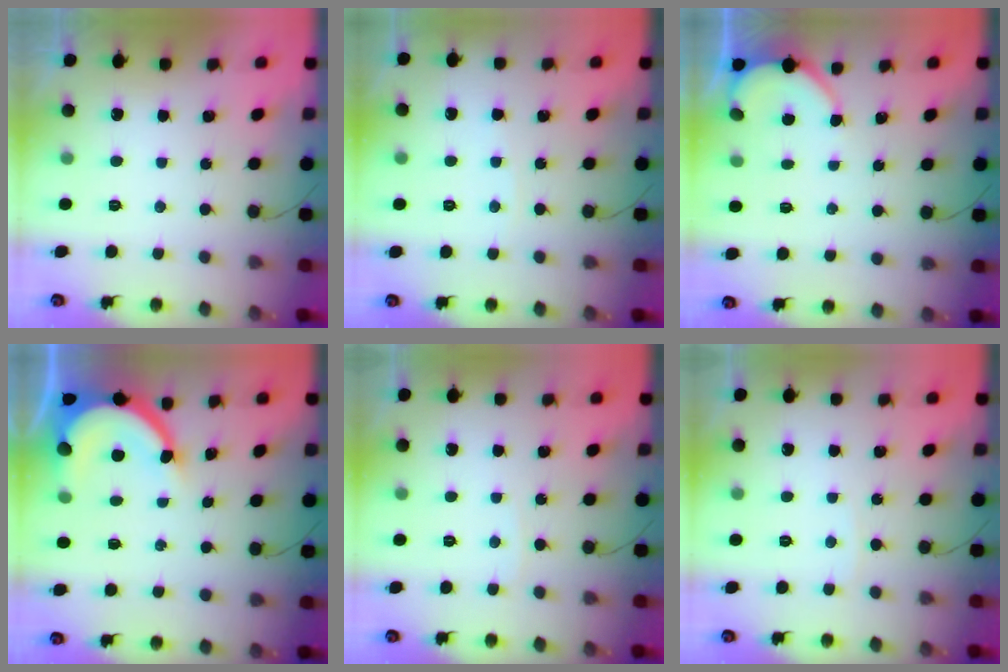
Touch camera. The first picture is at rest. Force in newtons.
{"total": 1.6, "press": 1.6, "slide": 0.2}
{"total": 2.9, "press": 2.8, "slide": 0.4}
{"total": 9.8, "press": 9.8, "slide": 1.1}
{"total": 2.2, "press": 2.2, "slide": 0.2}
{"total": 2.2, "press": 2.2, "slide": 0.2}